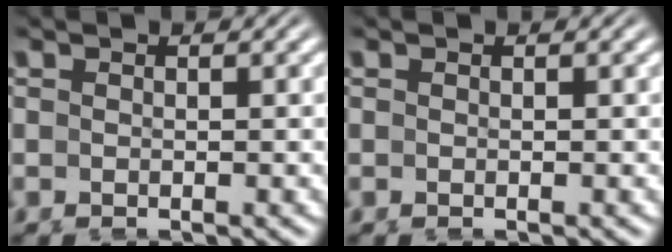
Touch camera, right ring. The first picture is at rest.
{"total": 0.0}